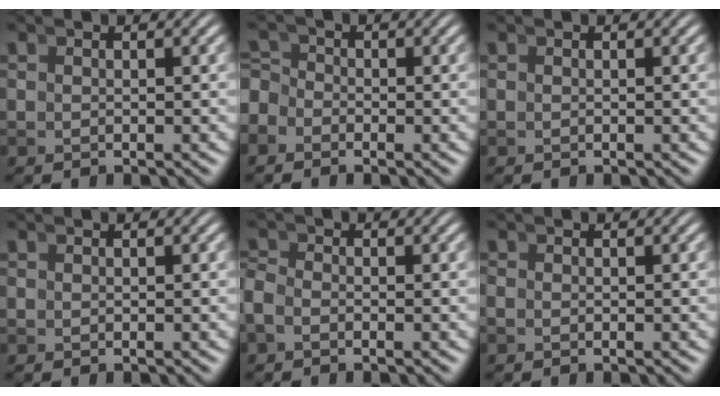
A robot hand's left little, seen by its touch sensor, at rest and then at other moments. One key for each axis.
{"total": 2.5, "fx": -0.9, "fy": 2.1, "fz": 0.8, "tx": -0.009, "ty": -0.012, "tz": -0.017}
{"total": 0.0}
{"total": 0.0}
{"total": 1.6, "fx": -0.9, "fy": 1.0, "fz": 0.8, "tx": -0.024, "ty": -0.011, "tz": -0.017}
{"total": 0.6, "fx": -0.6, "fy": 0.1, "fz": 0.2, "tx": -0.005, "ty": -0.005, "tz": -0.011}